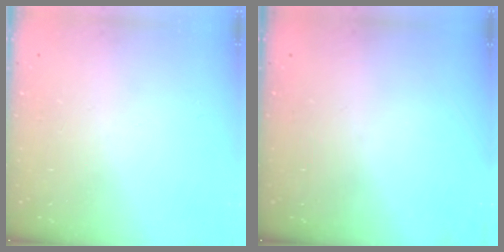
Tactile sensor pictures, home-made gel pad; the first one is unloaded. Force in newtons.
{"total": 0.0}